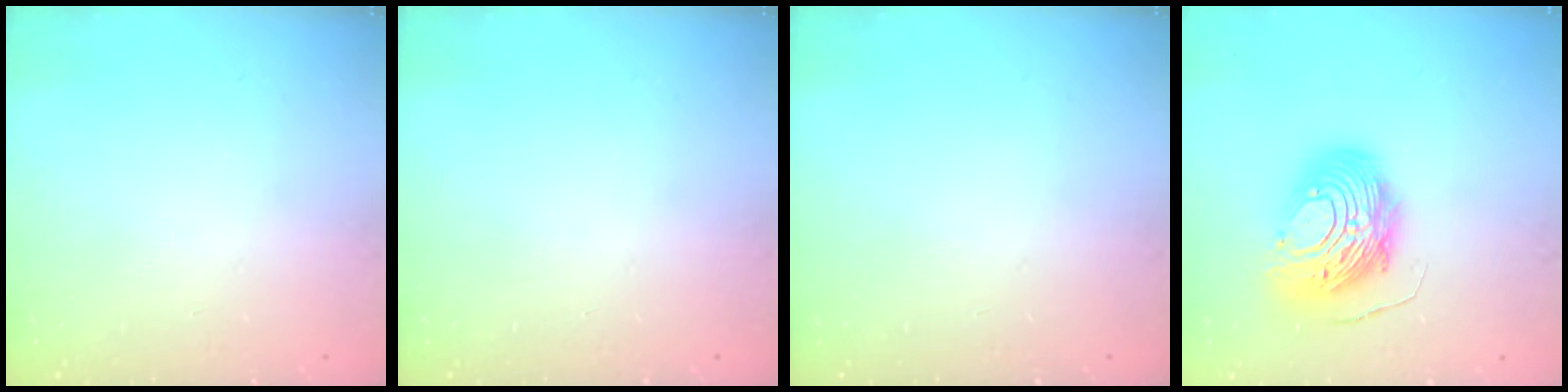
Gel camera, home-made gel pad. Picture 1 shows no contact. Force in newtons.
{"total": 0.0}
{"total": 0.0}
{"total": 13.7, "press": 13.7, "slide": 1.3}